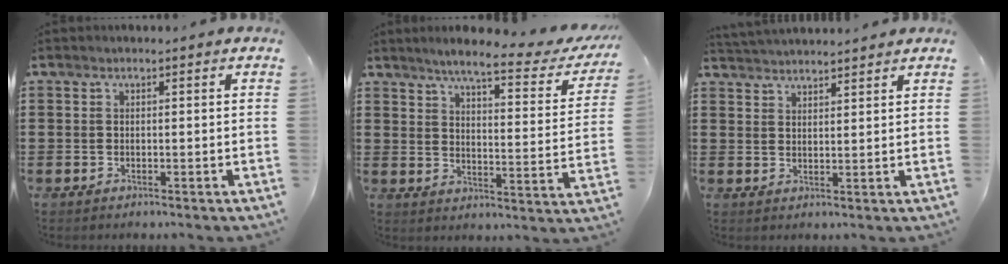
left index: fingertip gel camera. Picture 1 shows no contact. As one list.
[{"total": 6.5, "force": [5.3, 0.3, 3.7], "torque": [-0.079, -0.032, 0.083]}, {"total": 2.6, "force": [2.6, -0.1, -0.2], "torque": [-0.004, -0.006, 0.050]}]